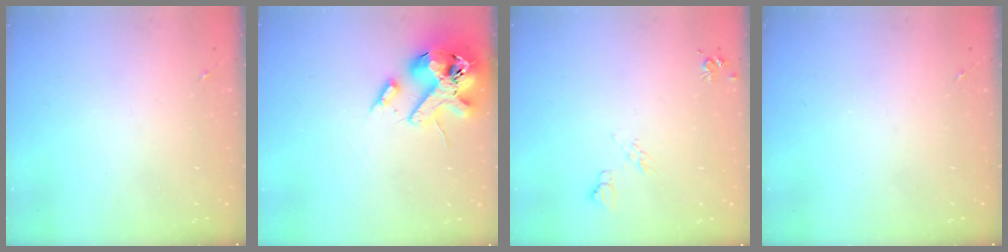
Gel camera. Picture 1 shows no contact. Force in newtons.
{"total": 16.5, "press": 16.3, "slide": 2.8}
{"total": 6.4, "press": 6.3, "slide": 1.1}
{"total": 0.0}